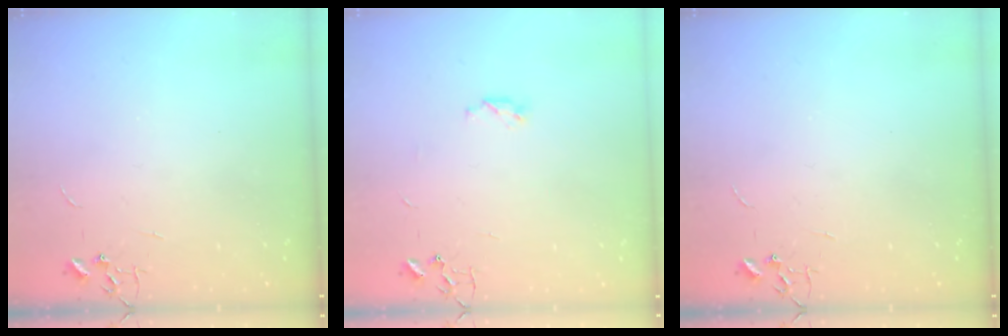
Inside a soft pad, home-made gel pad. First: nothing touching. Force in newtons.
{"total": 4.2, "press": 4.1, "slide": 0.6}
{"total": 0.0}